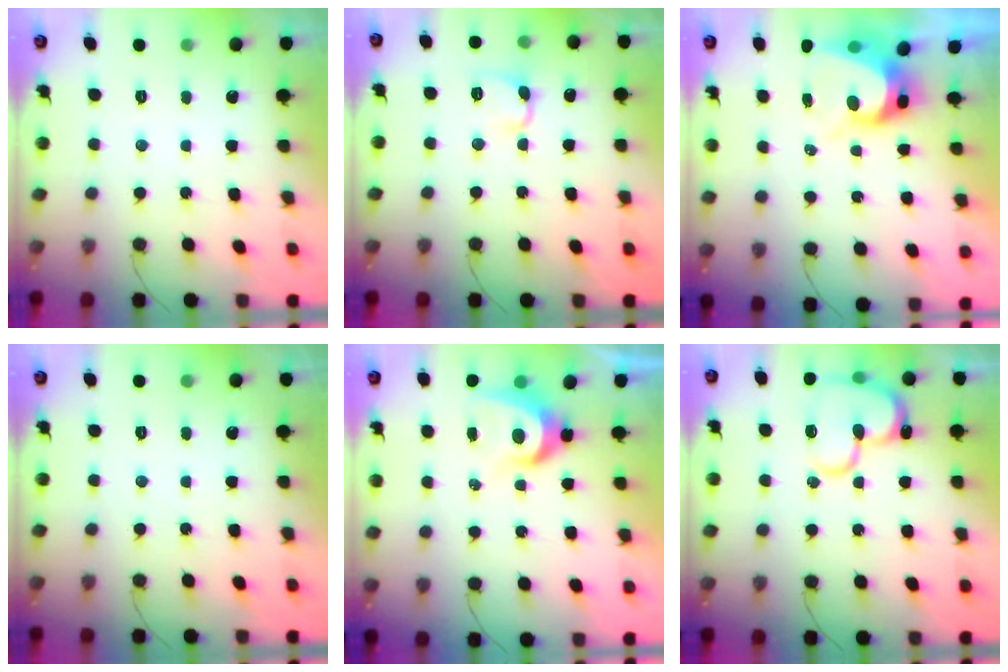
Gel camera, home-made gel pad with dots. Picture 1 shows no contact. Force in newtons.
{"total": 5.3, "press": 5.2, "slide": 0.6}
{"total": 8.7, "press": 8.6, "slide": 0.5}
{"total": 0.0}
{"total": 7.7, "press": 7.7, "slide": 0.5}
{"total": 17.1, "press": 17.1, "slide": 1.4}